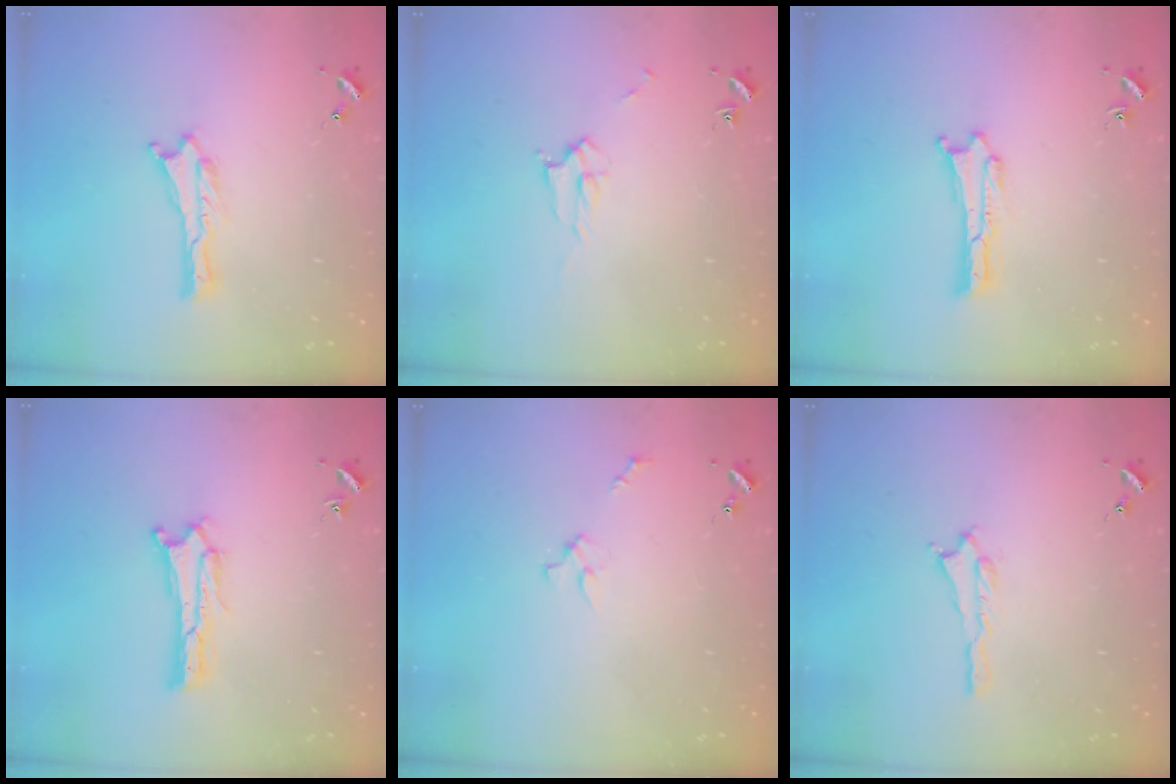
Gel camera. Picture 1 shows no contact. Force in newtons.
{"total": 2.3, "press": 2.3, "slide": 0.3}
{"total": 0.0}
{"total": 0.6, "press": 0.5, "slide": 0.2}
{"total": 2.0, "press": 2.0, "slide": 0.2}
{"total": 0.6, "press": 0.6, "slide": 0.2}